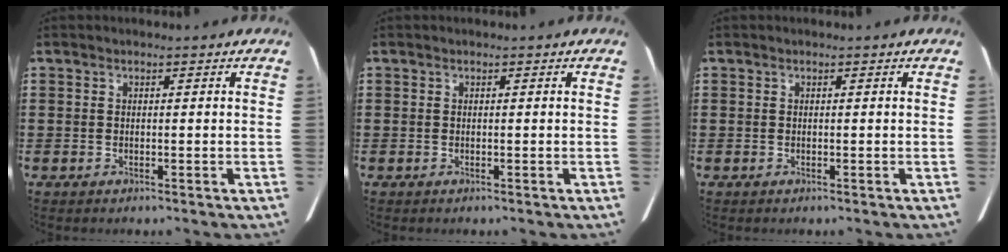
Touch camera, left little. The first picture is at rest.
{"total": 0.0}
{"total": 0.0}